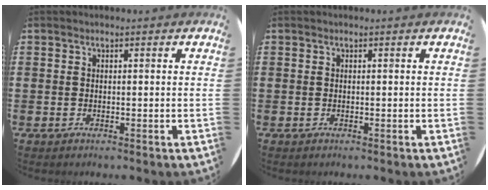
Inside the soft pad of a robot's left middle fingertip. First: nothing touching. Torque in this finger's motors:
{"motor_torque": [0.02, 0.00, 0.03, 0.00]}